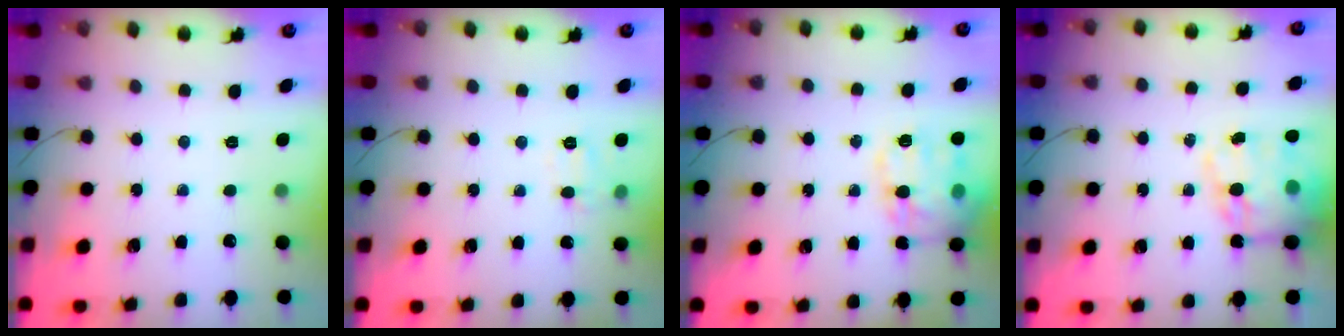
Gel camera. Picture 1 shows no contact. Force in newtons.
{"total": 7.6, "press": 7.5, "slide": 1.0}
{"total": 17.3, "press": 17.3, "slide": 1.4}
{"total": 19.0, "press": 18.5, "slide": 4.4}